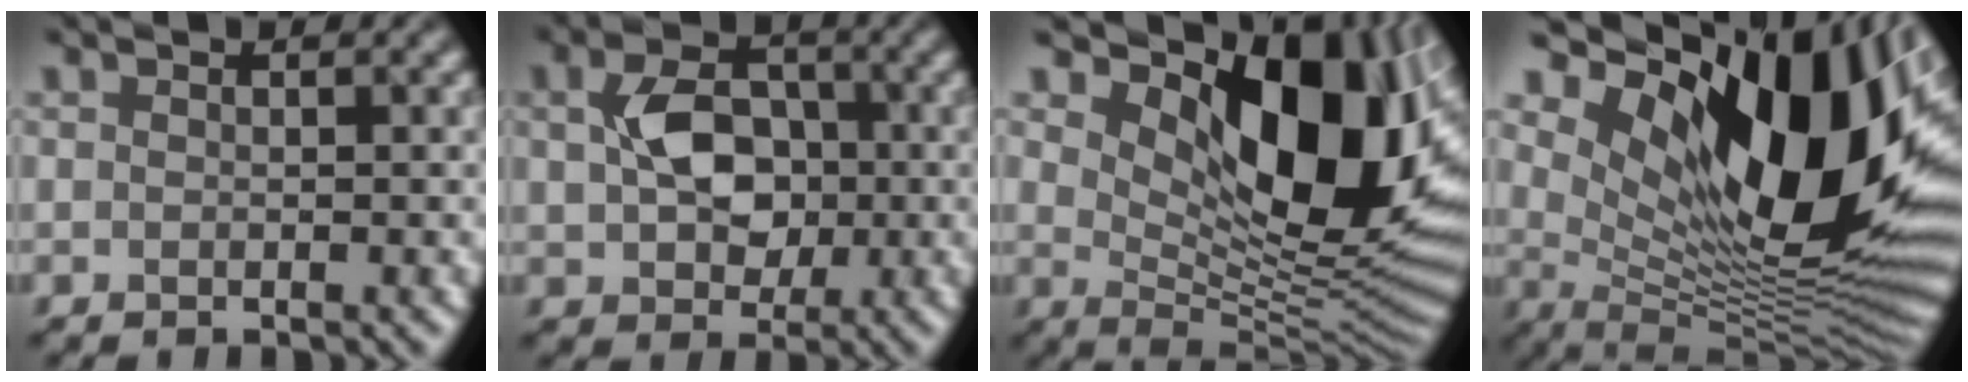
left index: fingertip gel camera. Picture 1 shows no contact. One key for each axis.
{"total": 4.7, "fx": -0.2, "fy": 3.5, "fz": 3.1, "tx": -0.068, "ty": -0.004, "tz": 0.001}
{"total": 13.3, "fx": 4.5, "fy": 6.9, "fz": 10.5, "tx": -0.141, "ty": -0.007, "tz": 0.081}
{"total": 18.0, "fx": 6.4, "fy": 8.2, "fz": 14.7, "tx": -0.220, "ty": 0.004, "tz": 0.118}